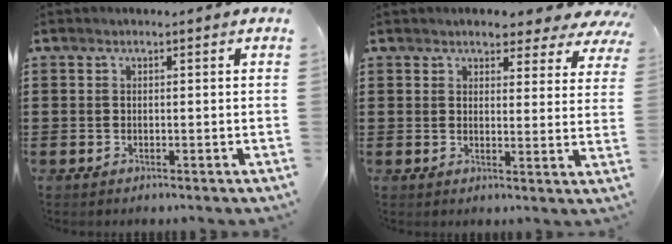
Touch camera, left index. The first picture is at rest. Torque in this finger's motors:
{"motor_torque": [1.28, -0.86, 0.69, 0.09]}